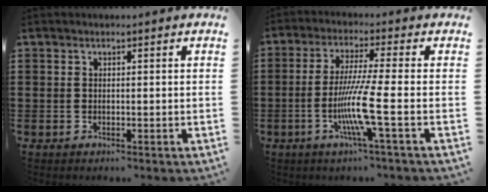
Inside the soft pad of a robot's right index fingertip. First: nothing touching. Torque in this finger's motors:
{"motor_torque": [2.14, 0.00, 0.44, 0.17]}